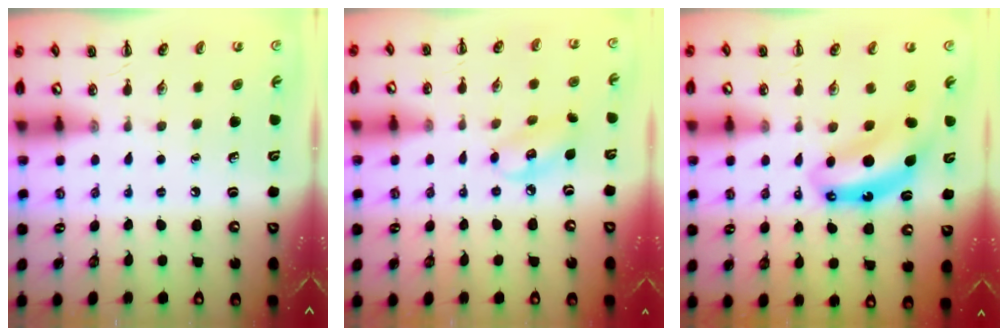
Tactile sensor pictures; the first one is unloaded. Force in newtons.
{"total": 7.1, "press": 7.0, "slide": 1.2}
{"total": 8.3, "press": 8.1, "slide": 1.7}